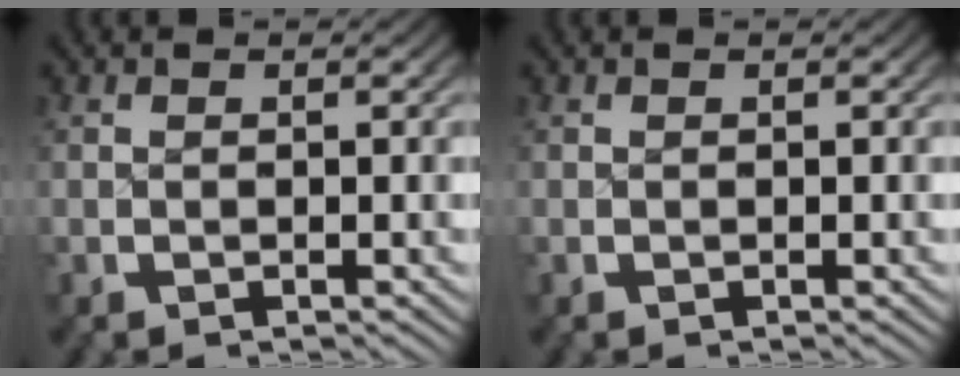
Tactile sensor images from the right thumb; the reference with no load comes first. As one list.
[{"total": 0.0}]